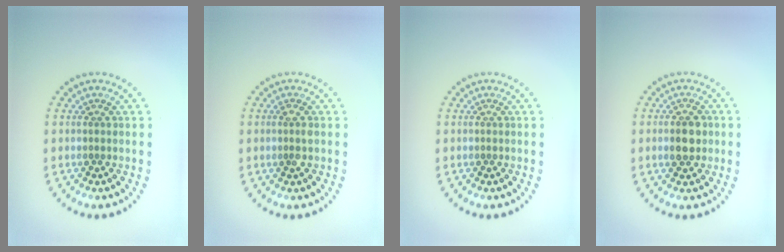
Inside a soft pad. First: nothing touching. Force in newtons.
{"total": 1.0, "press": 1.0, "slide": 0.3}
{"total": 0.0}
{"total": 2.8, "press": 2.8, "slide": 0.1}